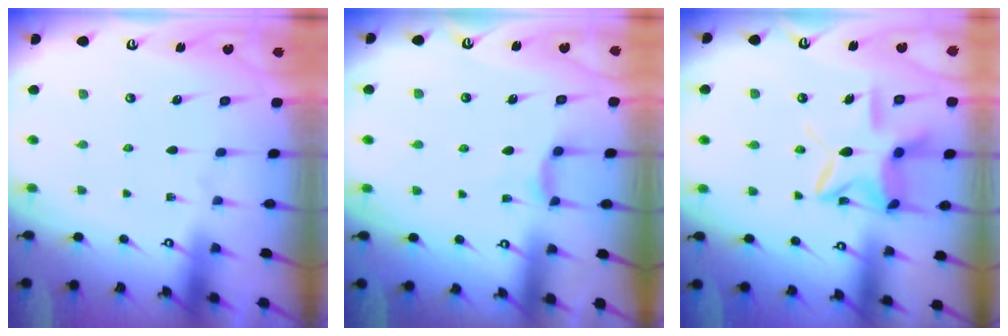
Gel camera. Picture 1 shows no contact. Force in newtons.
{"total": 5.3, "press": 5.2, "slide": 0.7}
{"total": 13.8, "press": 13.8, "slide": 1.2}